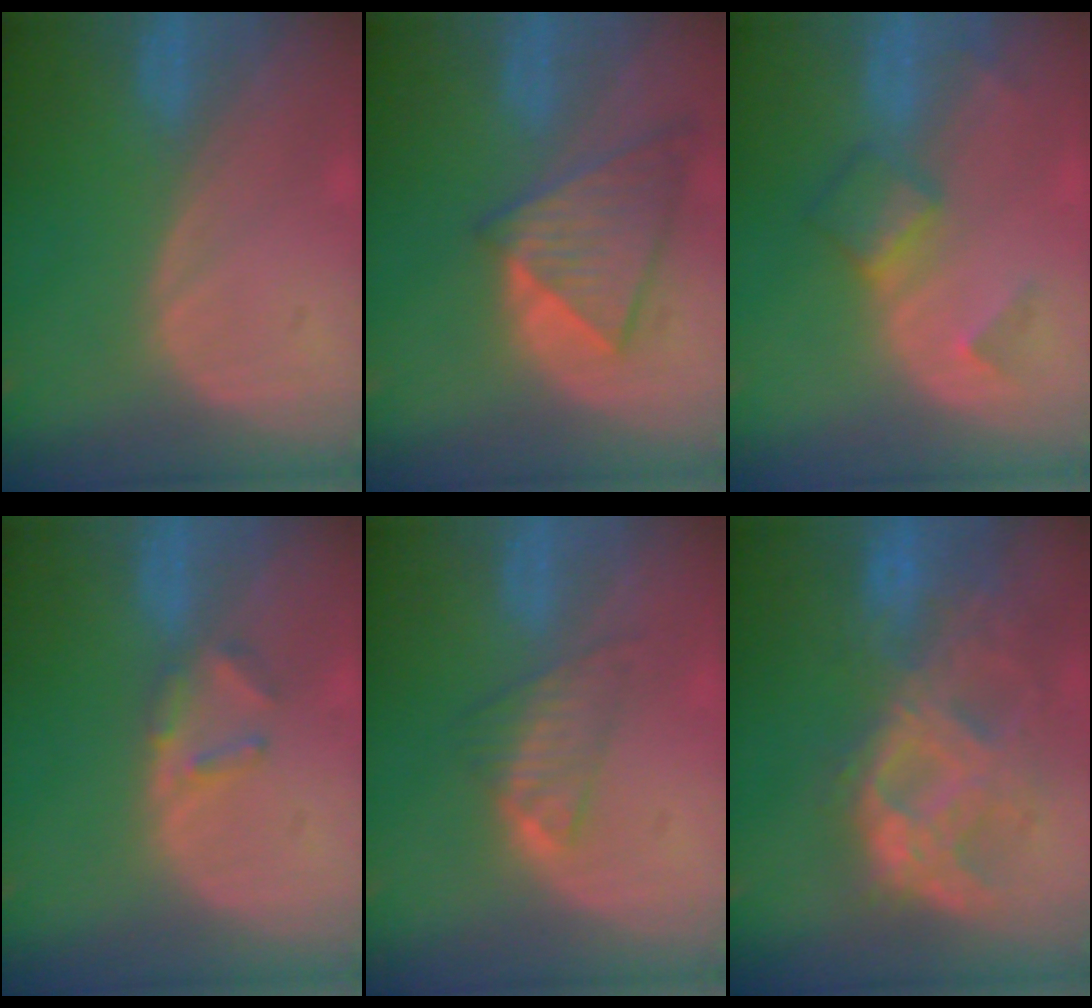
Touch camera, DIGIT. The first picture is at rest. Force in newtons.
{"total": 8.0, "press": 7.2, "slide": 3.5}
{"total": 4.7, "press": 4.7, "slide": 0.1}
{"total": 2.8, "press": 2.7, "slide": 0.4}
{"total": 4.0, "press": 4.0, "slide": 0.6}
{"total": 10.6, "press": 9.2, "slide": 5.3}